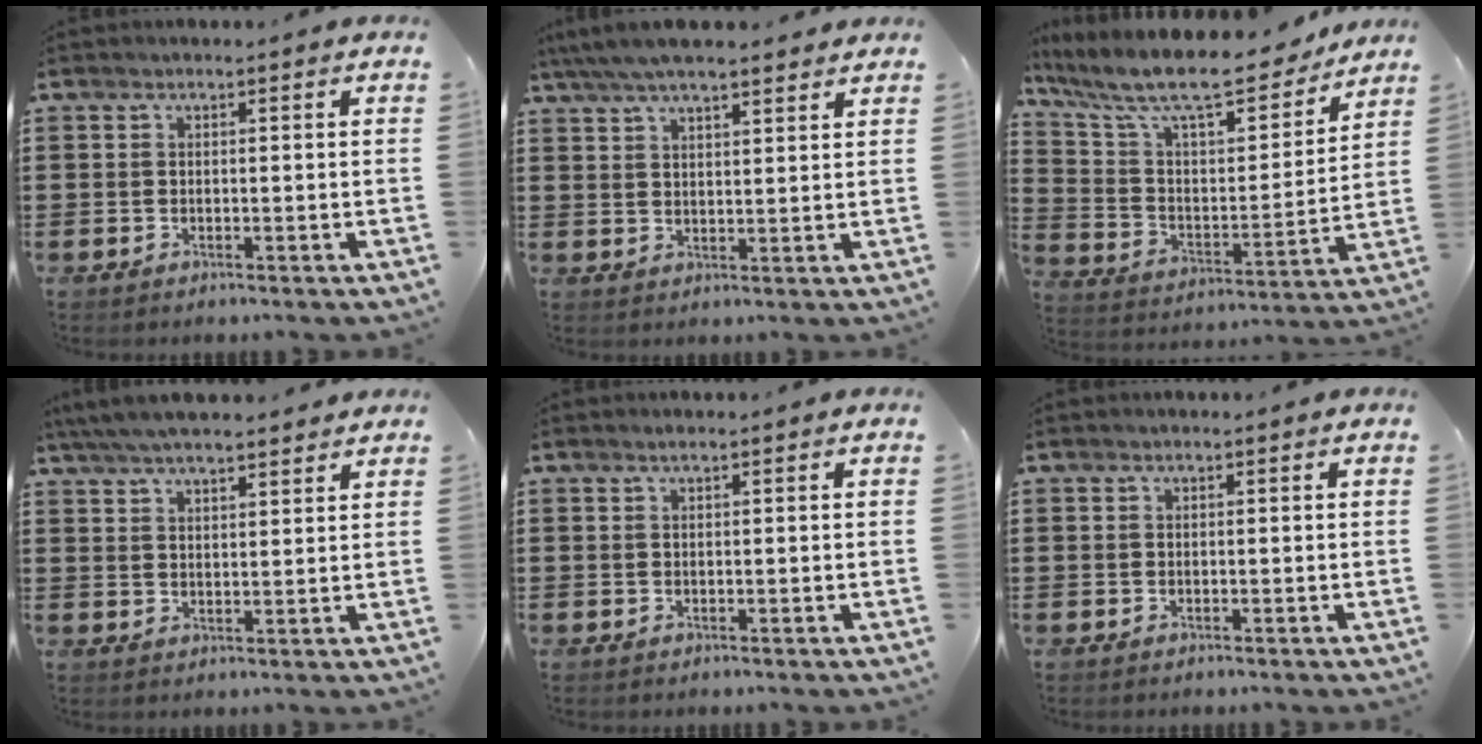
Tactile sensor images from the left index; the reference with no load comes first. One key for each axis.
{"total": 5.3, "fx": 4.7, "fy": 0.9, "fz": 2.4, "tx": -0.059, "ty": -0.006, "tz": 0.085}
{"total": 12.5, "fx": 10.3, "fy": 2.4, "fz": 6.6, "tx": -0.160, "ty": -0.066, "tz": 0.176}
{"total": 5.3, "fx": 4.9, "fy": 0.5, "fz": 1.9, "tx": -0.051, "ty": -0.009, "tz": 0.090}
{"total": 0.6, "fx": 0.4, "fy": -0.1, "fz": 0.5, "tx": -0.008, "ty": -0.001, "tz": 0.008}
{"total": 0.0}